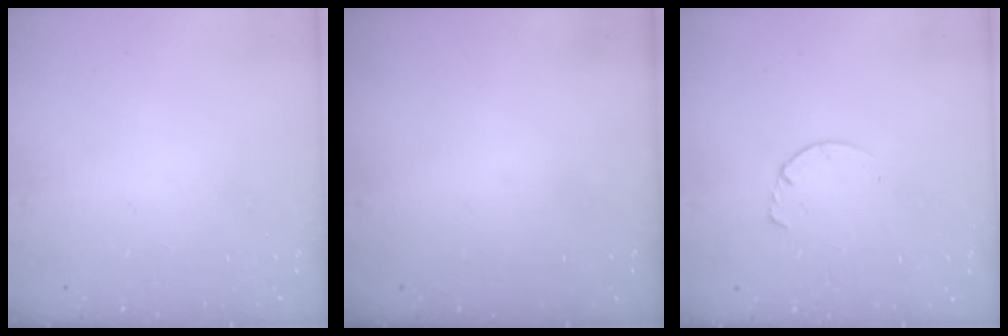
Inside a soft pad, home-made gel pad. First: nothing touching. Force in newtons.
{"total": 0.0}
{"total": 2.9, "press": 2.9, "slide": 0.4}